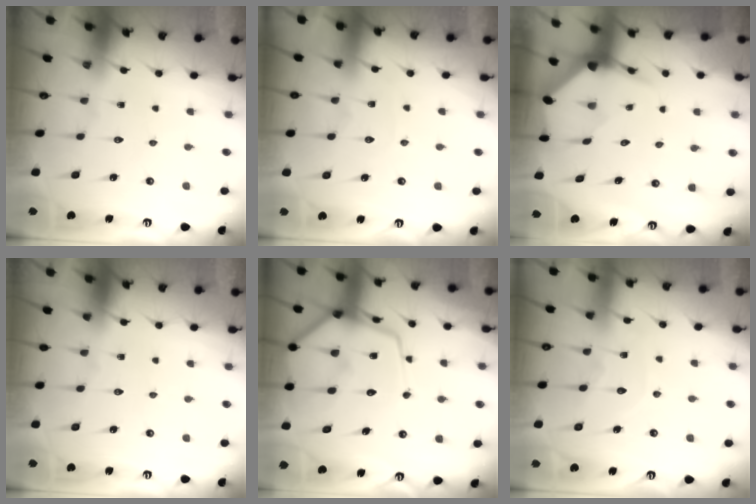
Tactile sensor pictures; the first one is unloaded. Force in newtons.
{"total": 2.9, "press": 2.9, "slide": 0.3}
{"total": 3.7, "press": 3.6, "slide": 0.4}
{"total": 0.0}
{"total": 14.1, "press": 14.0, "slide": 1.6}
{"total": 6.0, "press": 6.0, "slide": 0.6}